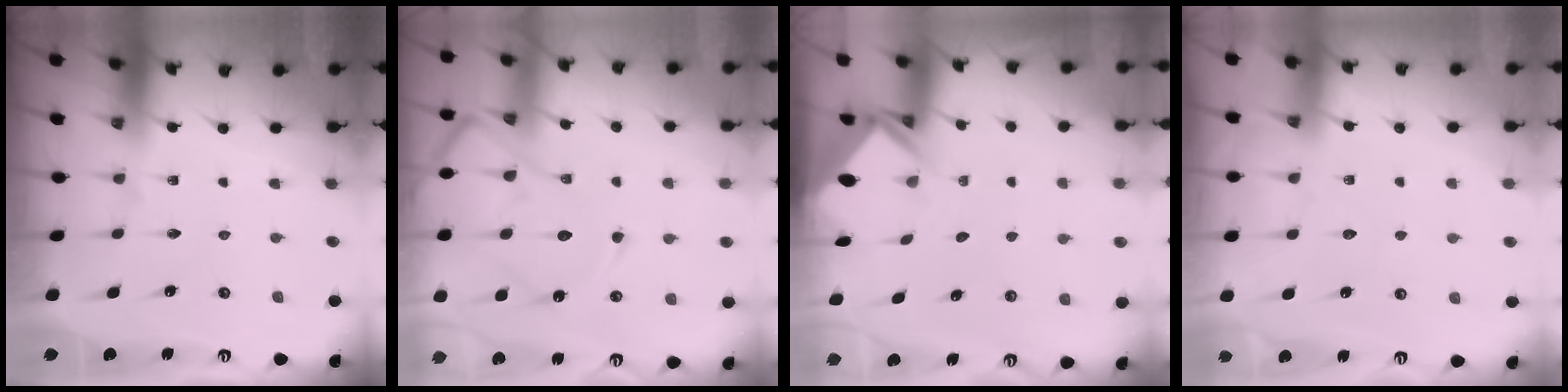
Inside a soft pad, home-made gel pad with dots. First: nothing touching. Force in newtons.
{"total": 13.6, "press": 13.5, "slide": 1.3}
{"total": 2.6, "press": 2.6, "slide": 0.2}
{"total": 4.9, "press": 4.8, "slide": 0.6}